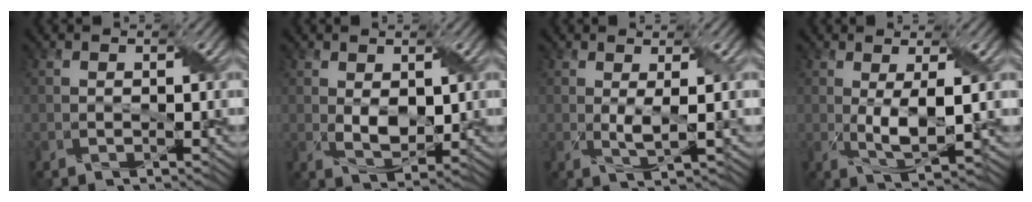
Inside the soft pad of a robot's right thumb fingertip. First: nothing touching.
{"total": 3.7, "force": [0.7, 2.3, 2.9], "torque": [-0.063, -0.006, 0.019]}
{"total": 2.3, "force": [0.5, 0.2, 2.3], "torque": [-0.051, 0.000, 0.011]}
{"total": 4.9, "force": [0.2, 1.2, 4.8], "torque": [-0.097, -0.002, 0.006]}